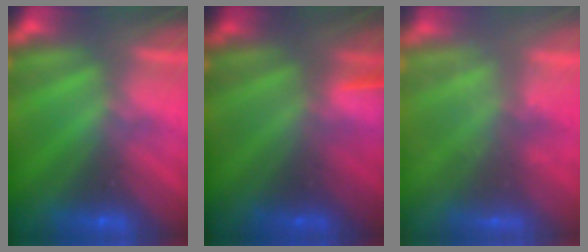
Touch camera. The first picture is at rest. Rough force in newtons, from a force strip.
{"total": 1.6}
{"total": 2.3}